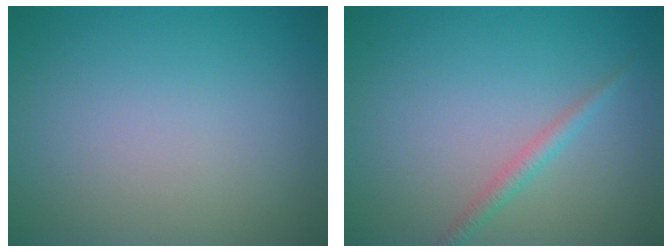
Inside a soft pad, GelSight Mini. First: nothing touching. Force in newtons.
{"total": 1.4, "press": 1.4, "slide": 0.1}